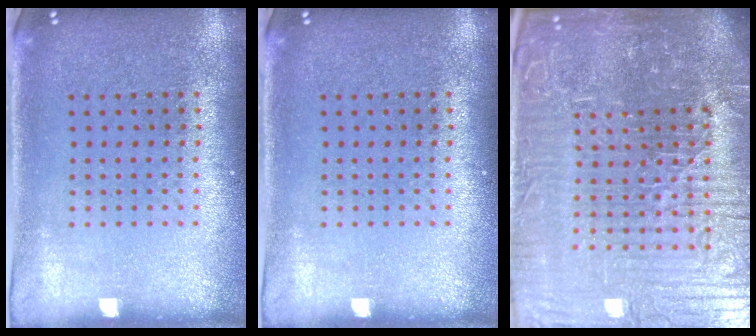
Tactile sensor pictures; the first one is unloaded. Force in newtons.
{"total": 0.0}
{"total": 7.8, "press": 7.0, "slide": 3.5}